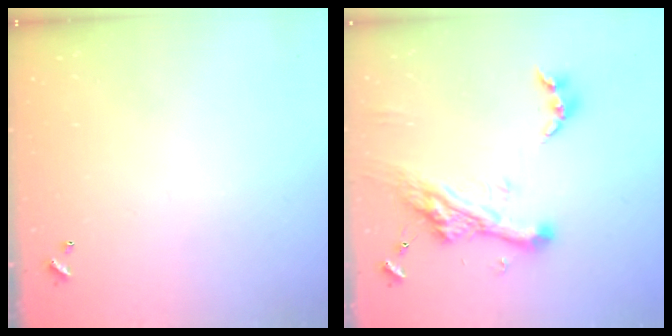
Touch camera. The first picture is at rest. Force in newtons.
{"total": 14.0, "press": 13.9, "slide": 1.7}